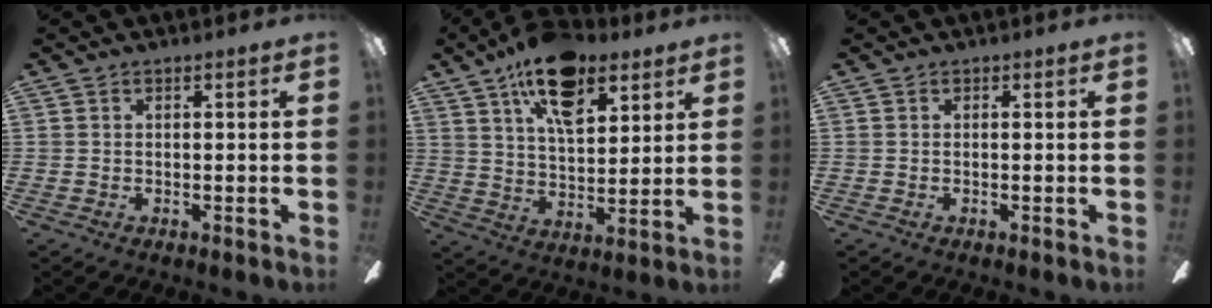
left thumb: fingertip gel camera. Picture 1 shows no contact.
{"total": 16.7, "force": [10.3, 8.2, 10.3], "torque": [-0.163, -0.037, 0.177]}
{"total": 0.0}